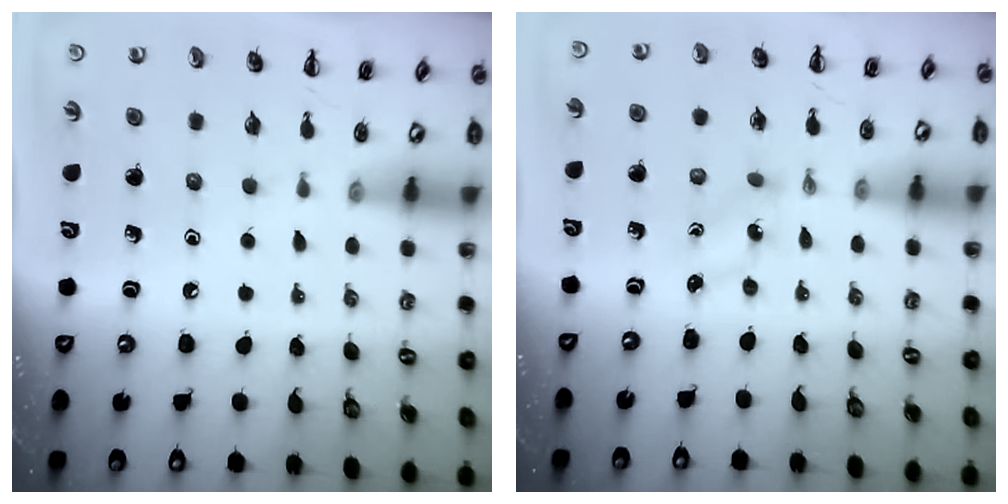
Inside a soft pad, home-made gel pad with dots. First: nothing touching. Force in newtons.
{"total": 0.0}